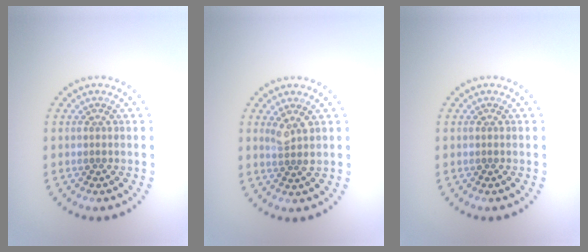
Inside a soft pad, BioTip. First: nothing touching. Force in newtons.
{"total": 1.6, "press": 1.3, "slide": 0.9}
{"total": 0.0}